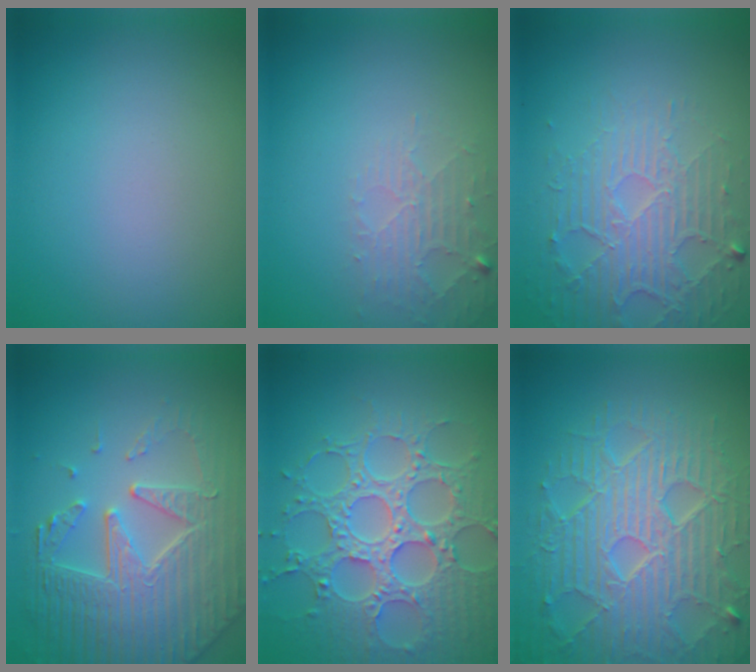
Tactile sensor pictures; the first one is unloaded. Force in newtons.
{"total": 2.2, "press": 2.2, "slide": 0.5}
{"total": 5.1, "press": 3.5, "slide": 3.7}
{"total": 7.3, "press": 5.7, "slide": 4.4}
{"total": 8.1, "press": 6.3, "slide": 5.0}
{"total": 9.0, "press": 6.5, "slide": 6.3}